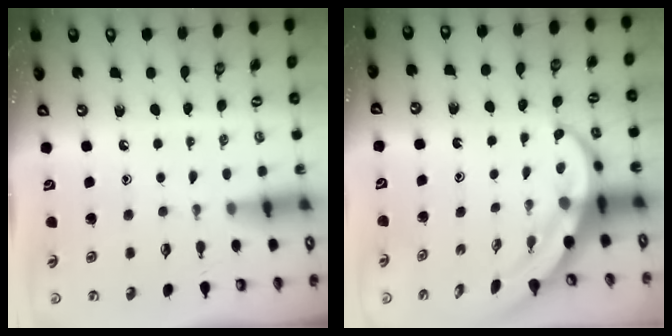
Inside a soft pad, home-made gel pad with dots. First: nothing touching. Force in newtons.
{"total": 4.1, "press": 4.1, "slide": 0.7}